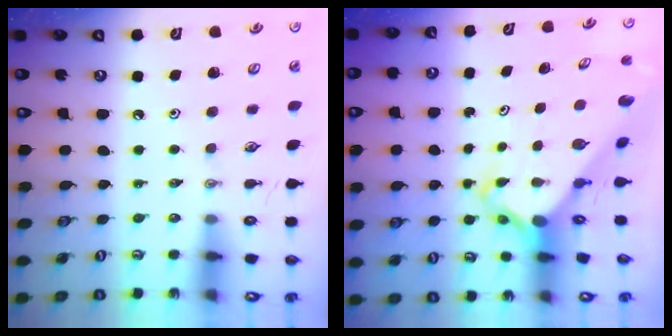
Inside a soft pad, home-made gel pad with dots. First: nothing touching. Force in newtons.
{"total": 4.2, "press": 4.2, "slide": 0.3}